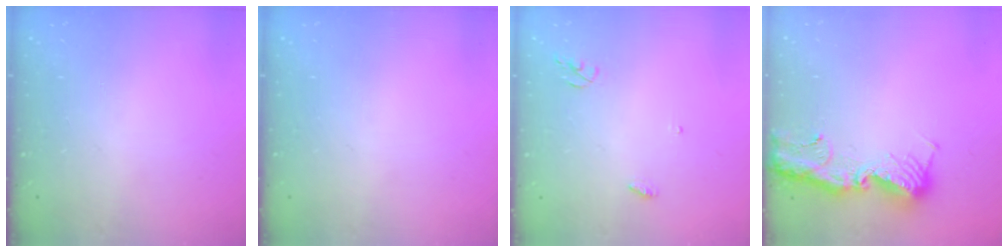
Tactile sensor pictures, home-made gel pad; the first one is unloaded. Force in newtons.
{"total": 0.0}
{"total": 3.7, "press": 3.7, "slide": 0.1}
{"total": 13.2, "press": 13.1, "slide": 1.3}